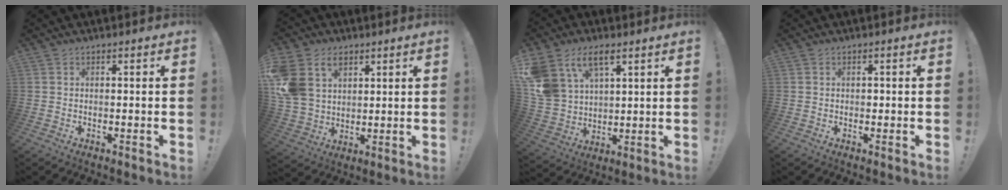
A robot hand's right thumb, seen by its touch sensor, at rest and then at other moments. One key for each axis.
{"total": 14.1, "fx": 6.2, "fy": 10.5, "fz": 7.0, "tx": -0.137, "ty": -0.032, "tz": 0.122}
{"total": 13.1, "fx": 7.2, "fy": 8.5, "fz": 7.0, "tx": -0.151, "ty": -0.036, "tz": 0.142}
{"total": 0.7, "fx": -0.2, "fy": 0.7, "fz": 0.2, "tx": -0.008, "ty": 0.004, "tz": -0.004}